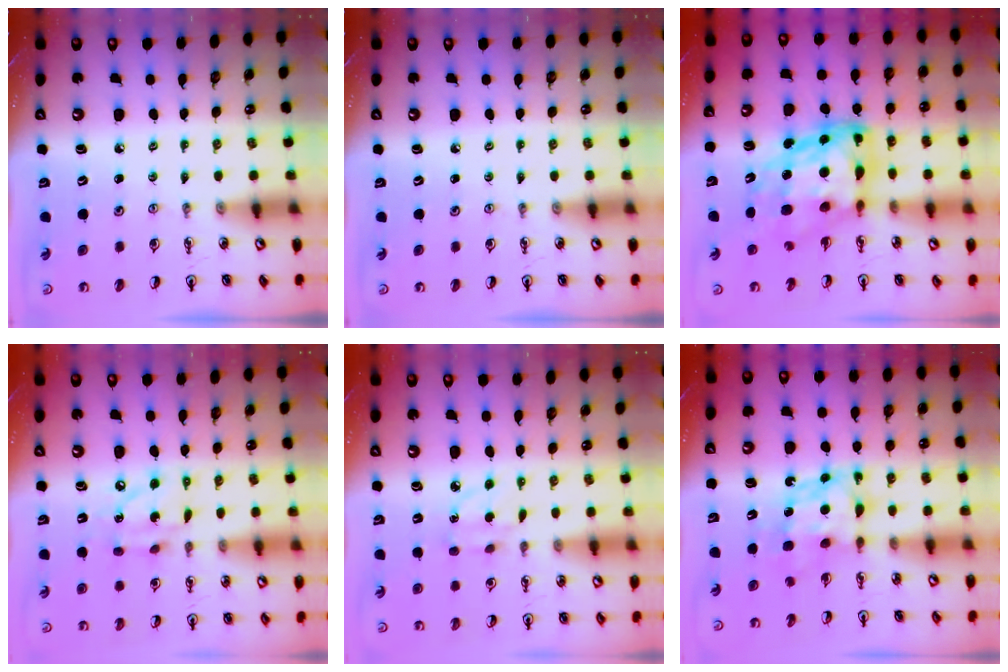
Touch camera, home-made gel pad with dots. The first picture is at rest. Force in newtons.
{"total": 0.0}
{"total": 15.8, "press": 15.8, "slide": 1.4}
{"total": 9.3, "press": 9.3, "slide": 0.5}
{"total": 5.8, "press": 5.8, "slide": 0.6}
{"total": 6.8, "press": 6.8, "slide": 0.6}